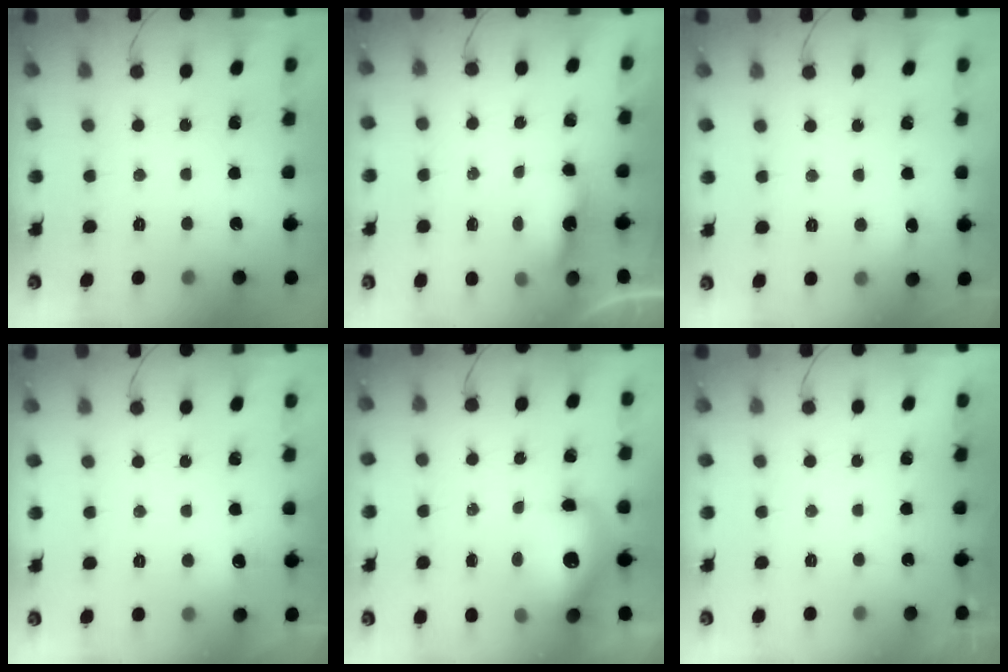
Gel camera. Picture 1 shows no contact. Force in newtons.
{"total": 6.2, "press": 6.1, "slide": 0.8}
{"total": 4.8, "press": 4.7, "slide": 1.1}
{"total": 7.4, "press": 3.4, "slide": 6.5}
{"total": 13.0, "press": 12.6, "slide": 3.1}
{"total": 1.8, "press": 0.1, "slide": 1.8}